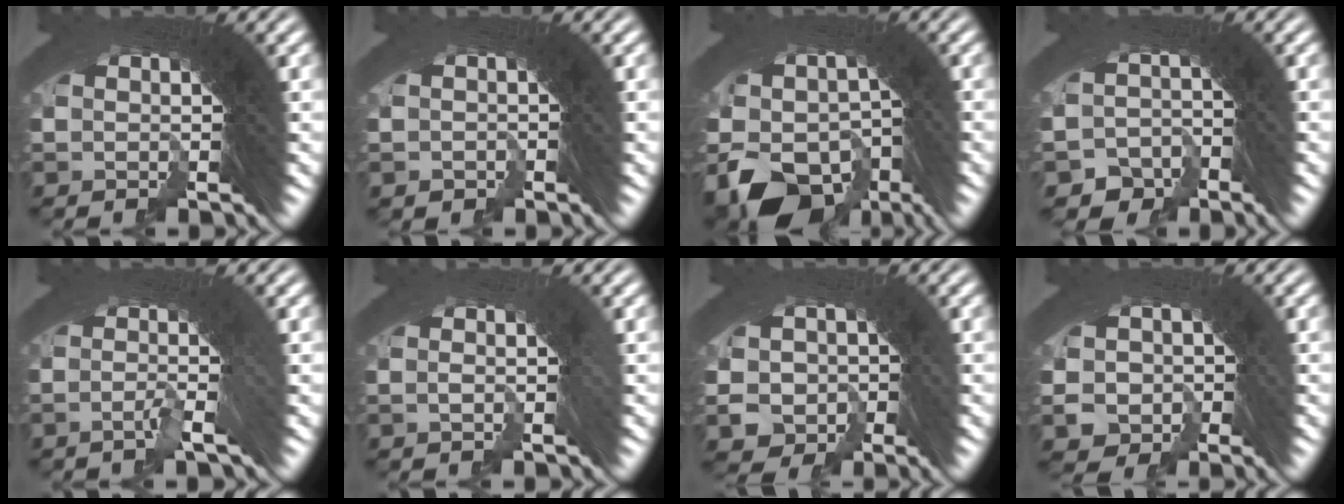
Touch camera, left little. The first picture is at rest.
{"total": 1.5, "force": [-1.3, 0.3, -0.7], "torque": [0.016, -0.004, -0.019]}
{"total": 15.8, "force": [-5.8, 11.5, 9.1], "torque": [-0.219, -0.078, -0.068]}
{"total": 5.2, "force": [-3.9, 3.3, 0.8], "torque": [-0.015, -0.020, -0.062]}
{"total": 2.2, "force": [-1.2, -0.8, 1.7], "torque": [-0.019, 0.008, -0.026]}
{"total": 1.2, "force": [-0.8, -0.4, 0.8], "torque": [-0.008, 0.010, -0.014]}
{"total": 8.5, "force": [-2.1, 7.6, 3.2], "torque": [-0.098, -0.048, -0.023]}
{"total": 6.6, "force": [-1.7, 6.0, 2.2], "torque": [-0.074, -0.035, -0.019]}